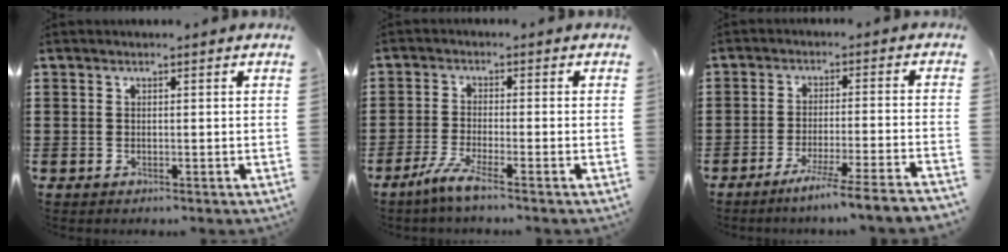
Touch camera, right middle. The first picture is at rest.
{"total": 4.3, "force": [-3.1, 0.0, 3.0], "torque": [-0.068, -0.013, -0.061]}
{"total": 6.0, "force": [-5.3, -1.2, 2.7], "torque": [-0.038, -0.020, -0.098]}